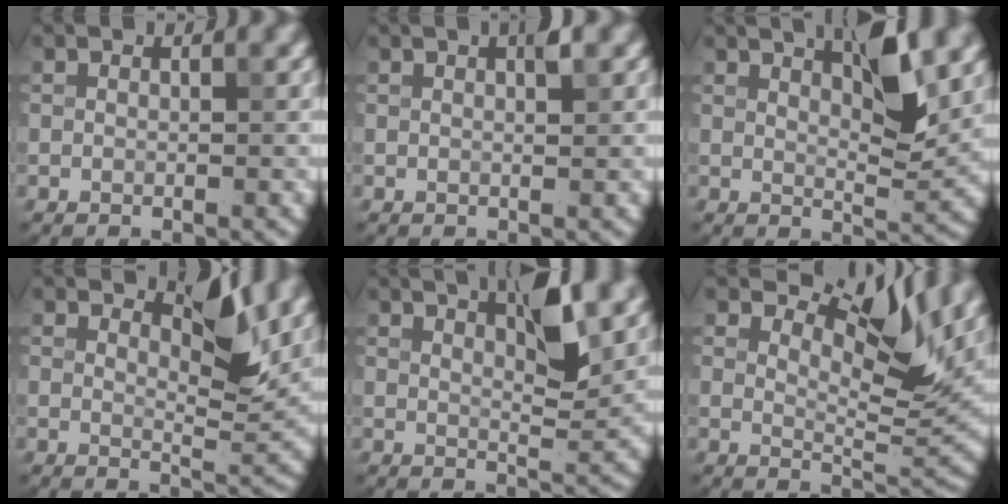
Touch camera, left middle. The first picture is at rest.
{"total": 0.6, "force": [-0.4, -0.5, 0.2], "torque": [-0.015, 0.000, 0.010]}
{"total": 4.0, "force": [2.1, 0.4, 3.4], "torque": [-0.066, -0.001, 0.053]}
{"total": 2.6, "force": [1.8, 0.3, 1.9], "torque": [-0.044, -0.007, 0.043]}
{"total": 4.2, "force": [2.3, 0.6, 3.4], "torque": [-0.061, 0.005, 0.054]}
{"total": 7.2, "force": [4.3, 2.2, 5.4], "torque": [-0.099, 0.006, 0.088]}